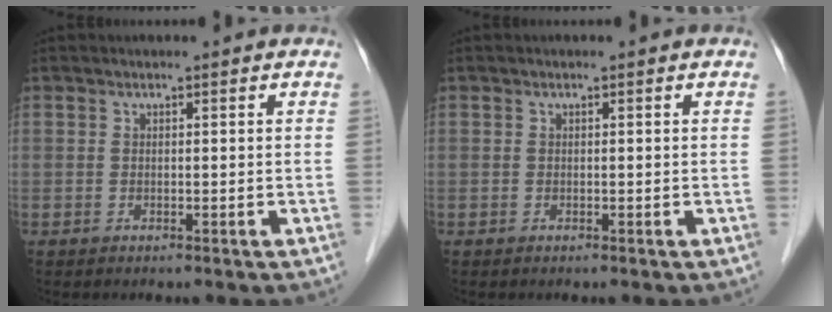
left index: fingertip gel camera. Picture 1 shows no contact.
{"total": 0.0}